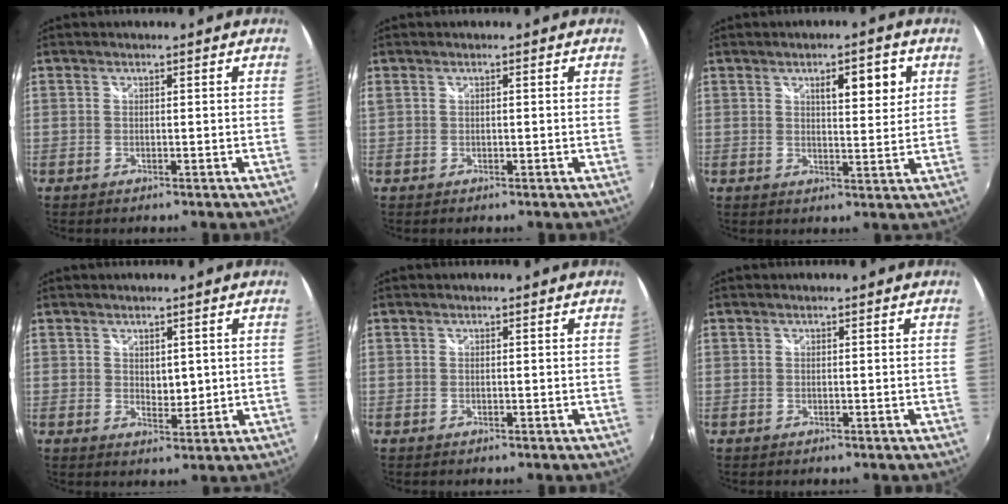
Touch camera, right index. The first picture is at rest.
{"total": 1.2, "force": [-0.1, 0.7, 0.9], "torque": [-0.021, 0.000, 0.000]}
{"total": 6.6, "force": [2.7, 1.9, 5.7], "torque": [-0.080, 0.008, 0.042]}
{"total": 2.6, "force": [0.8, 1.7, 1.7], "torque": [-0.024, -0.001, 0.015]}
{"total": 0.0}
{"total": 0.0}